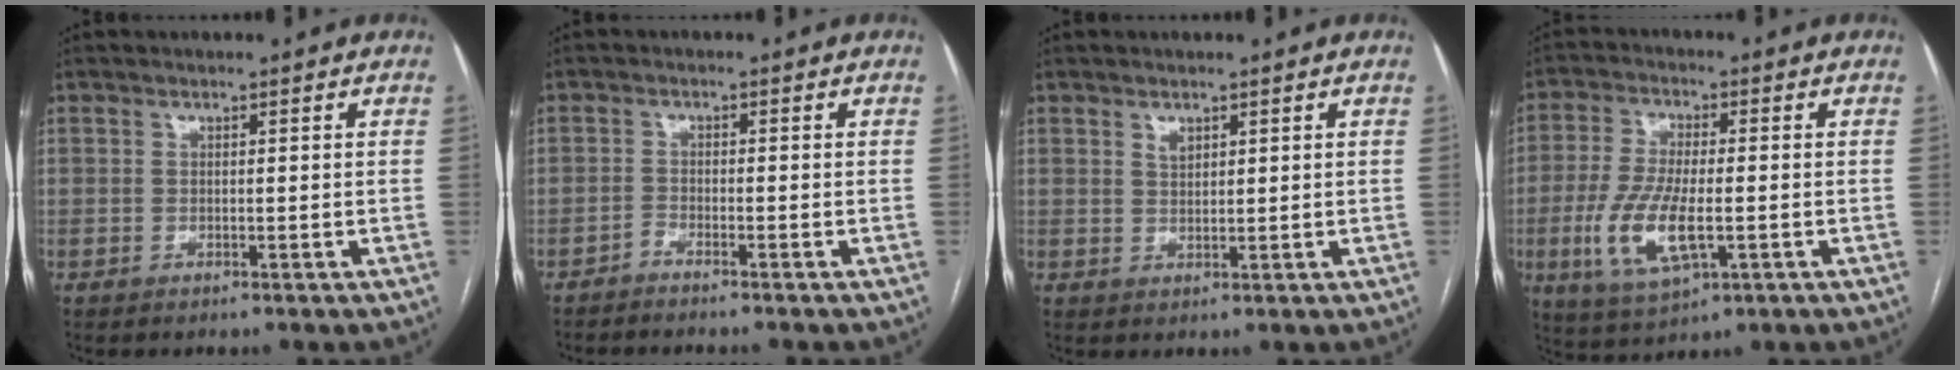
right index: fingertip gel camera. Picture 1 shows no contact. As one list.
[{"total": 2.2, "force": [-2.0, -0.4, 0.8], "torque": [-0.008, 0.003, -0.033]}, {"total": 1.6, "force": [1.0, 0.9, 0.9], "torque": [-0.017, 0.000, 0.022]}, {"total": 10.7, "force": [-2.5, 3.6, 9.8], "torque": [-0.211, -0.010, -0.040]}]